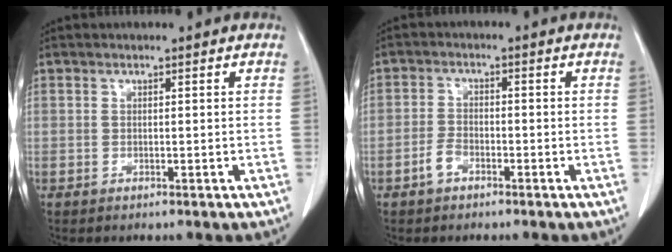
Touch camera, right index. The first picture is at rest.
{"total": 2.8, "force": [-1.8, 1.5, 1.5], "torque": [-0.031, 0.004, -0.033]}